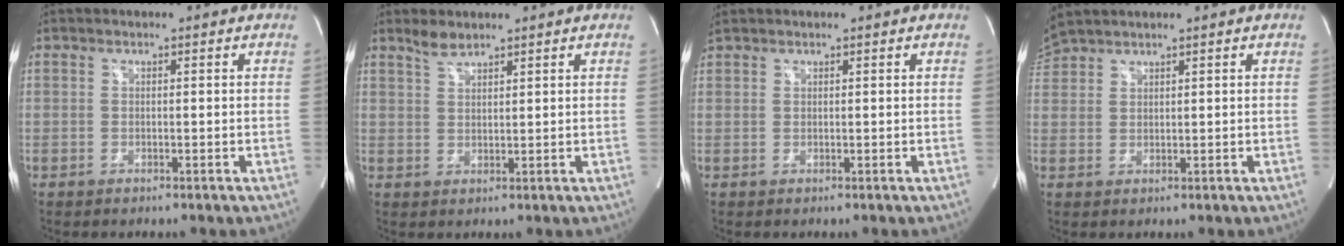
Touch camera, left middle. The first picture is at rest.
{"total": 2.6, "force": [2.3, 0.6, 1.0], "torque": [-0.023, 0.005, 0.047]}
{"total": 1.1, "force": [1.0, 0.2, 0.0], "torque": [-0.014, 0.021, 0.028]}
{"total": 3.2, "force": [3.2, -0.1, 0.5], "torque": [-0.027, 0.023, 0.076]}